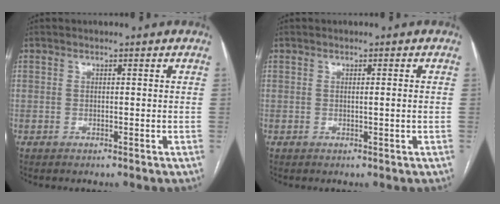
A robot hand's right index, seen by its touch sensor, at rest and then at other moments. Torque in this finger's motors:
{"motor_torque": [-0.08, -0.04, -0.09, 0.00]}